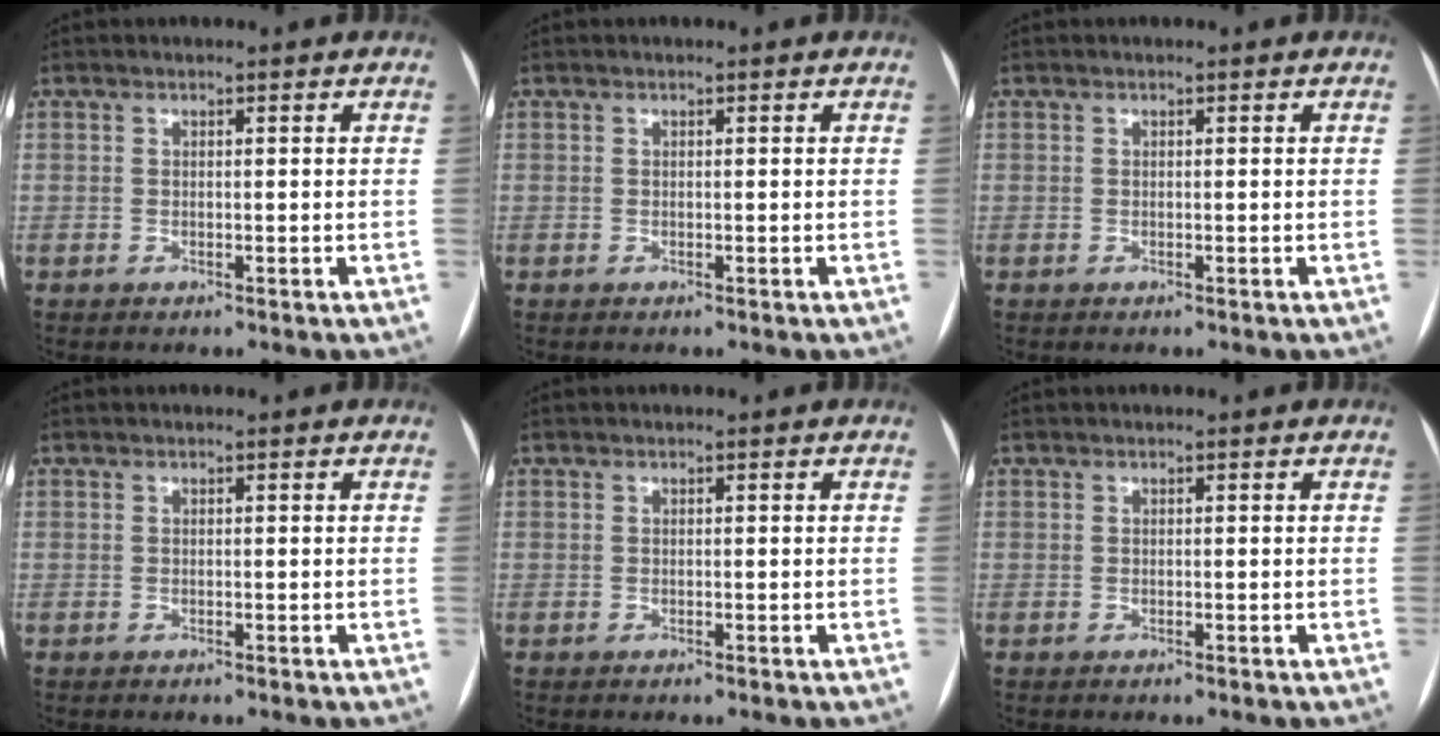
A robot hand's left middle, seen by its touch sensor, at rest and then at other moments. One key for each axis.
{"total": 0.0}
{"total": 0.0}
{"total": 0.0}
{"total": 0.0}
{"total": 0.0}